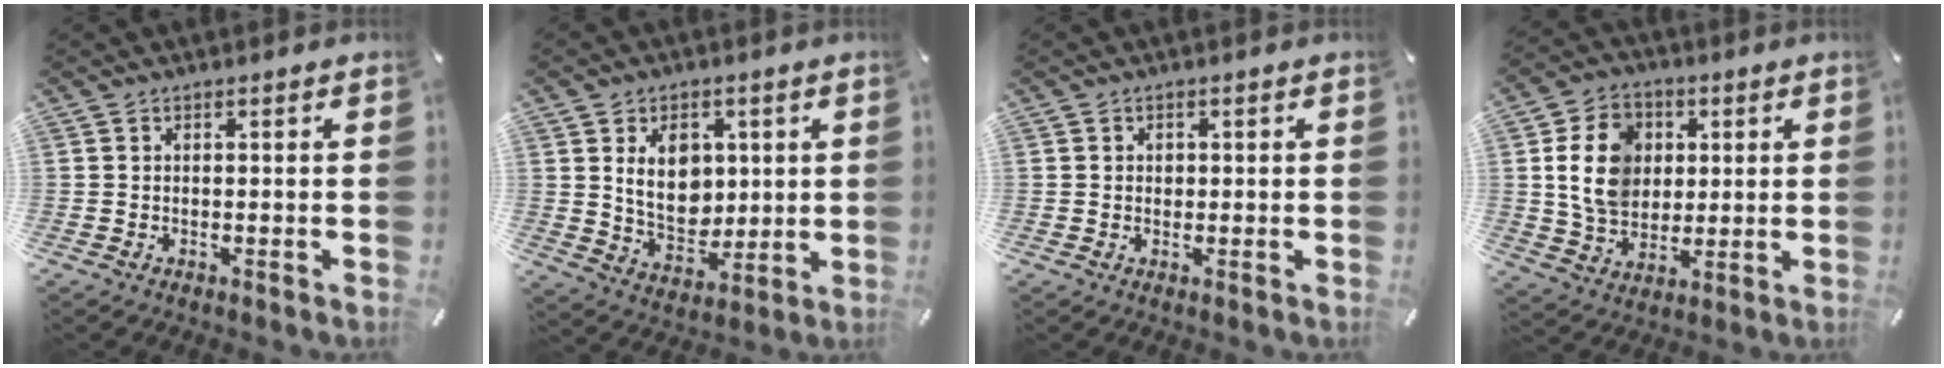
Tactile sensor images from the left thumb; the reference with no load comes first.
{"total": 10.7, "force": [2.5, 8.5, 6.0], "torque": [-0.093, -0.001, 0.048]}
{"total": 1.1, "force": [0.1, 1.1, 0.2], "torque": [0.002, 0.001, -0.002]}
{"total": 12.6, "force": [1.9, 10.4, 6.8], "torque": [-0.137, 0.006, 0.031]}